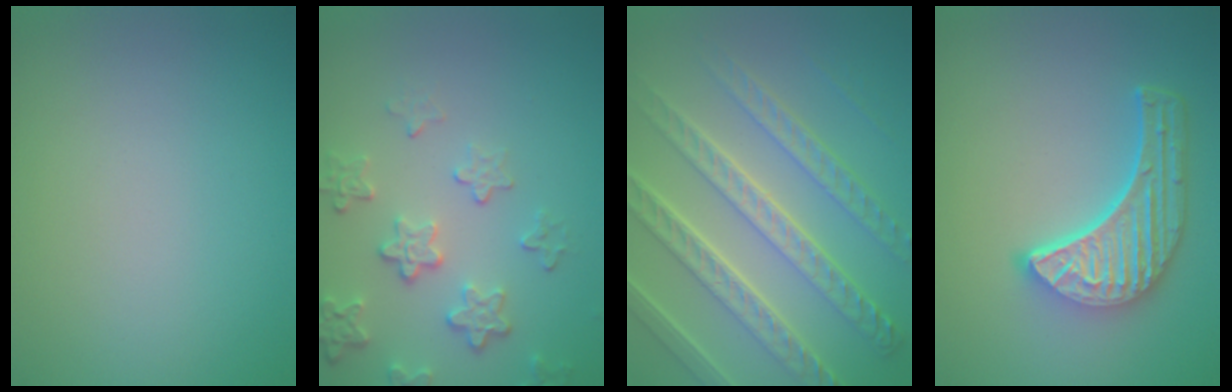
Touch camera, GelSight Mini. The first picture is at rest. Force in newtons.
{"total": 4.1, "press": 3.2, "slide": 2.5}
{"total": 8.2, "press": 6.4, "slide": 5.1}
{"total": 5.8, "press": 4.5, "slide": 3.7}